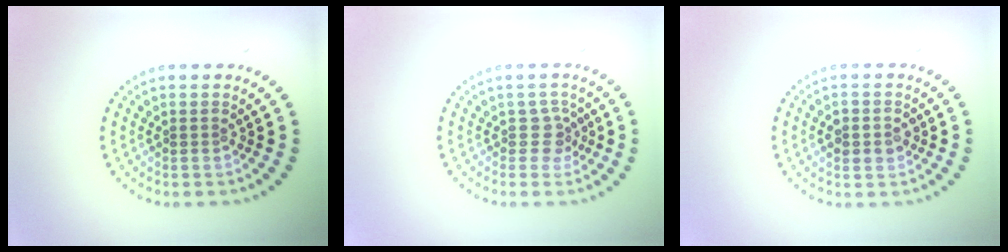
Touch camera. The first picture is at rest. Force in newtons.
{"total": 1.7, "press": 1.3, "slide": 1.1}
{"total": 2.1, "press": 2.1, "slide": 0.1}